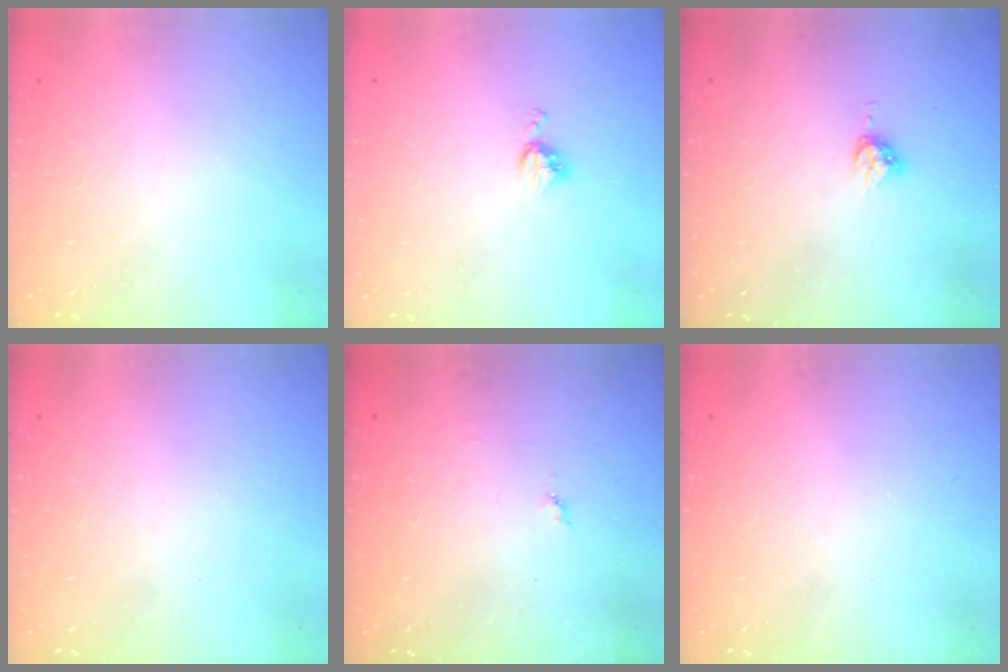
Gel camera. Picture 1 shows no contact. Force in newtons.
{"total": 5.0, "press": 4.9, "slide": 0.7}
{"total": 4.8, "press": 4.7, "slide": 0.7}
{"total": 0.0}
{"total": 3.9, "press": 3.9, "slide": 0.4}
{"total": 0.0}